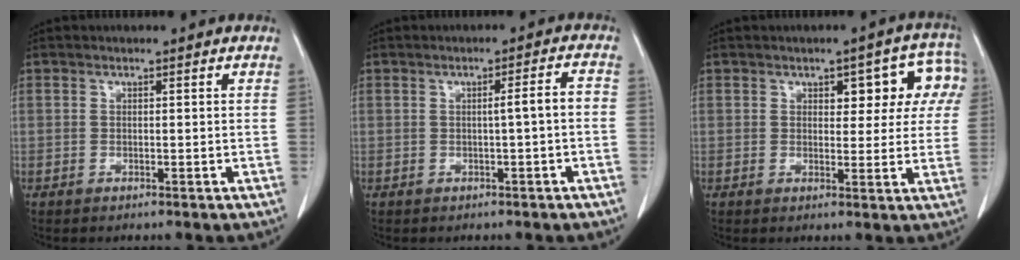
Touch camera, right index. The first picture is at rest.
{"total": 2.7, "force": [-0.5, -0.1, 2.6], "torque": [-0.036, 0.003, -0.008]}
{"total": 7.6, "force": [2.7, 3.8, 6.1], "torque": [-0.053, 0.027, 0.029]}